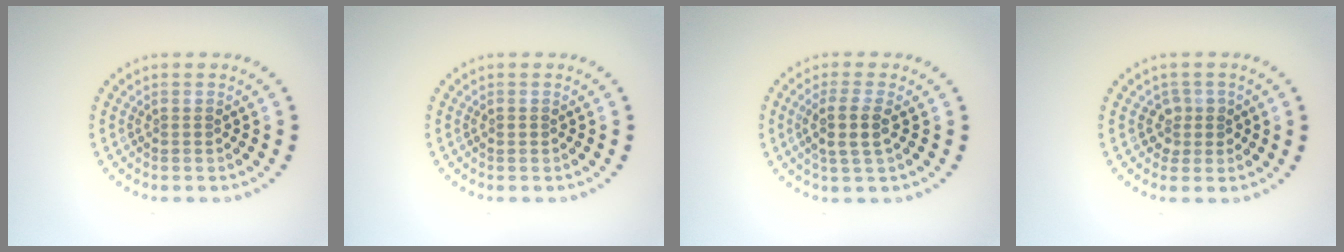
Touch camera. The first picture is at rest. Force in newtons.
{"total": 0.5, "press": 0.5, "slide": 0.1}
{"total": 2.8, "press": 2.4, "slide": 1.4}
{"total": 1.7, "press": 1.4, "slide": 1.0}